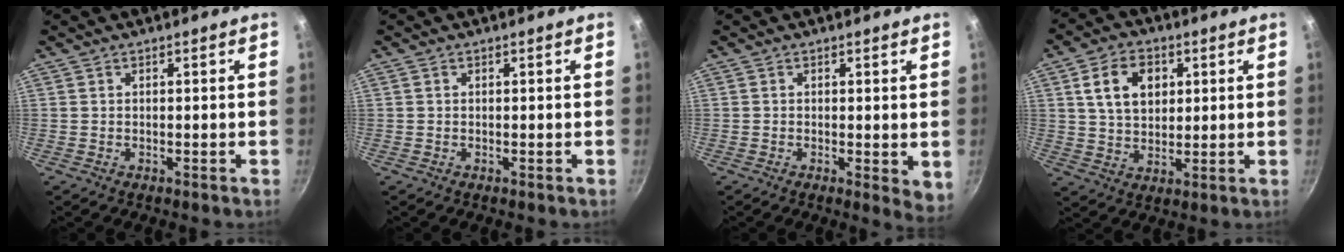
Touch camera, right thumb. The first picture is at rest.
{"total": 0.0}
{"total": 4.0, "force": [0.1, 1.7, 3.6], "torque": [-0.043, -0.011, 0.000]}
{"total": 10.1, "force": [3.0, 7.1, 6.5], "torque": [-0.093, -0.002, 0.050]}